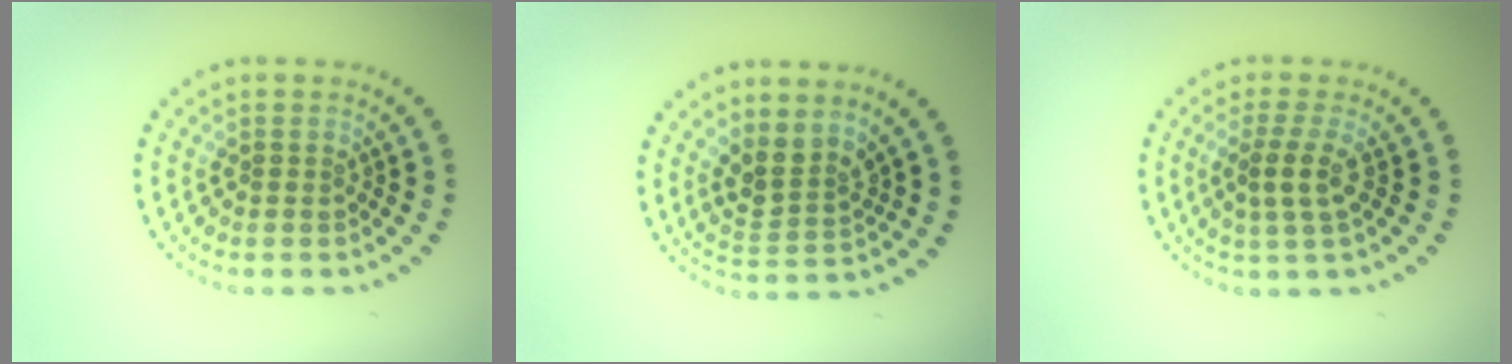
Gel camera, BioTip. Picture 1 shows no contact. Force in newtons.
{"total": 2.7, "press": 2.0, "slide": 1.8}
{"total": 2.3, "press": 1.8, "slide": 1.5}